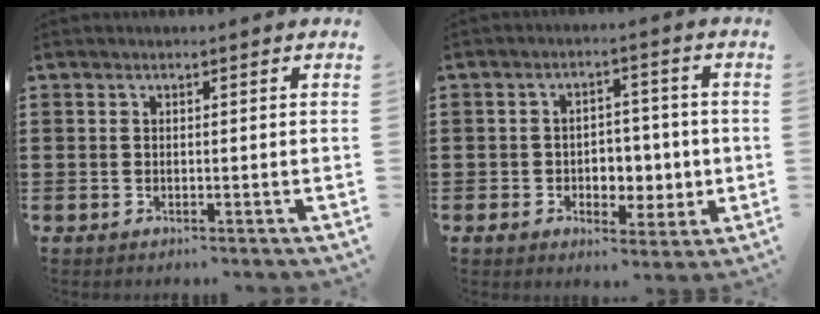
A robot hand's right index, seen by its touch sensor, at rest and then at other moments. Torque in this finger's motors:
{"motor_torque": [-0.07, -0.03, 0.14, 0.06]}